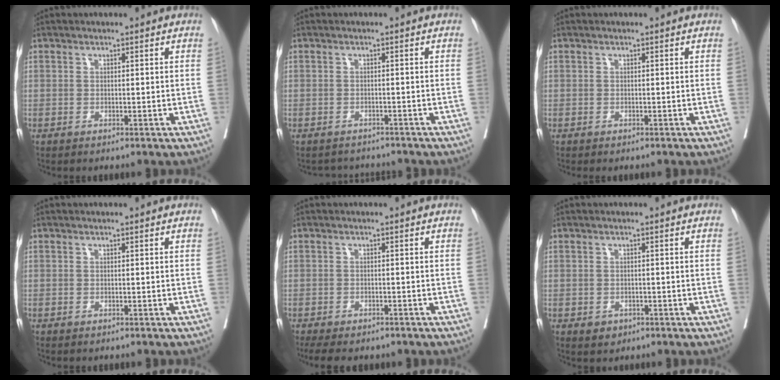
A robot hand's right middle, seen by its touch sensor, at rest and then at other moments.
{"total": 3.4, "force": [-3.4, 0.7, -0.4], "torque": [0.013, -0.001, -0.046]}
{"total": 0.0}
{"total": 0.6, "force": [-0.5, 0.2, 0.1], "torque": [-0.003, -0.001, -0.010]}
{"total": 8.9, "force": [-7.2, 3.1, 4.1], "torque": [-0.061, -0.004, -0.093]}
{"total": 1.9, "force": [-0.9, 1.5, 0.6], "torque": [-0.008, 0.003, -0.005]}